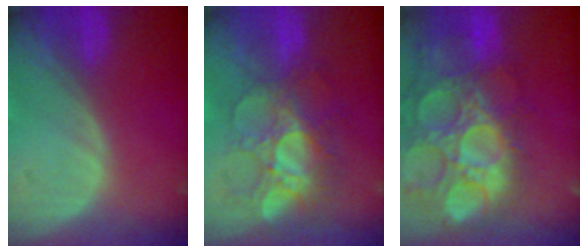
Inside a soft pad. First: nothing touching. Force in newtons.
{"total": 9.2, "press": 8.2, "slide": 4.3}
{"total": 15.6, "press": 12.8, "slide": 8.9}